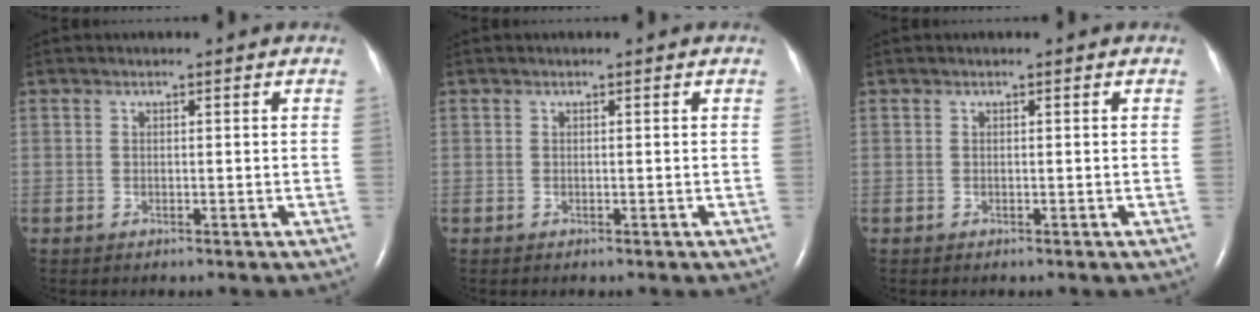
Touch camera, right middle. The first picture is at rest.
{"total": 0.0}
{"total": 0.0}